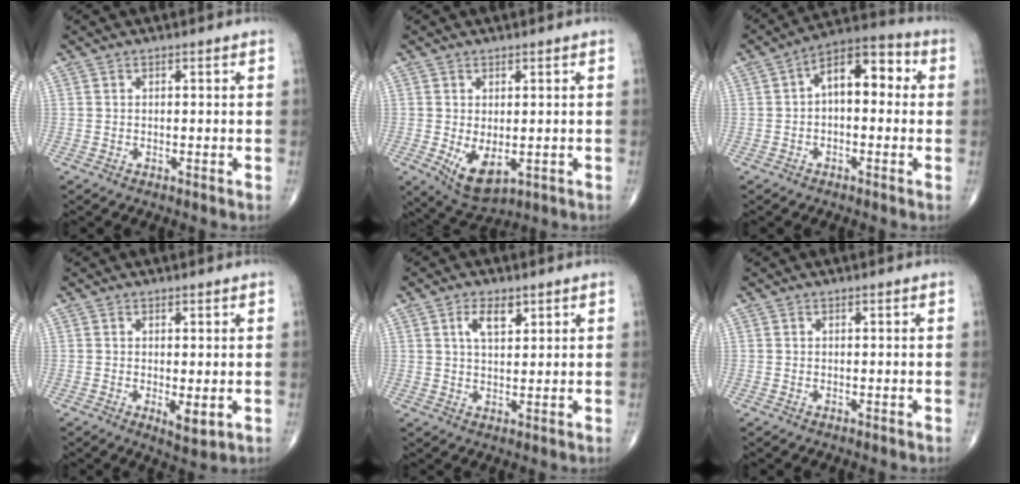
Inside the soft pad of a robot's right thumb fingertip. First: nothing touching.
{"total": 6.7, "force": [-1.1, 3.5, 5.5], "torque": [-0.086, -0.014, -0.001]}
{"total": 10.2, "force": [0.9, 5.7, 8.4], "torque": [-0.101, 0.036, 0.000]}
{"total": 3.3, "force": [-0.4, 1.2, 3.1], "torque": [-0.048, -0.013, -0.001]}
{"total": 4.5, "force": [2.3, 2.2, 3.3], "torque": [-0.050, -0.010, 0.040]}
{"total": 0.0}